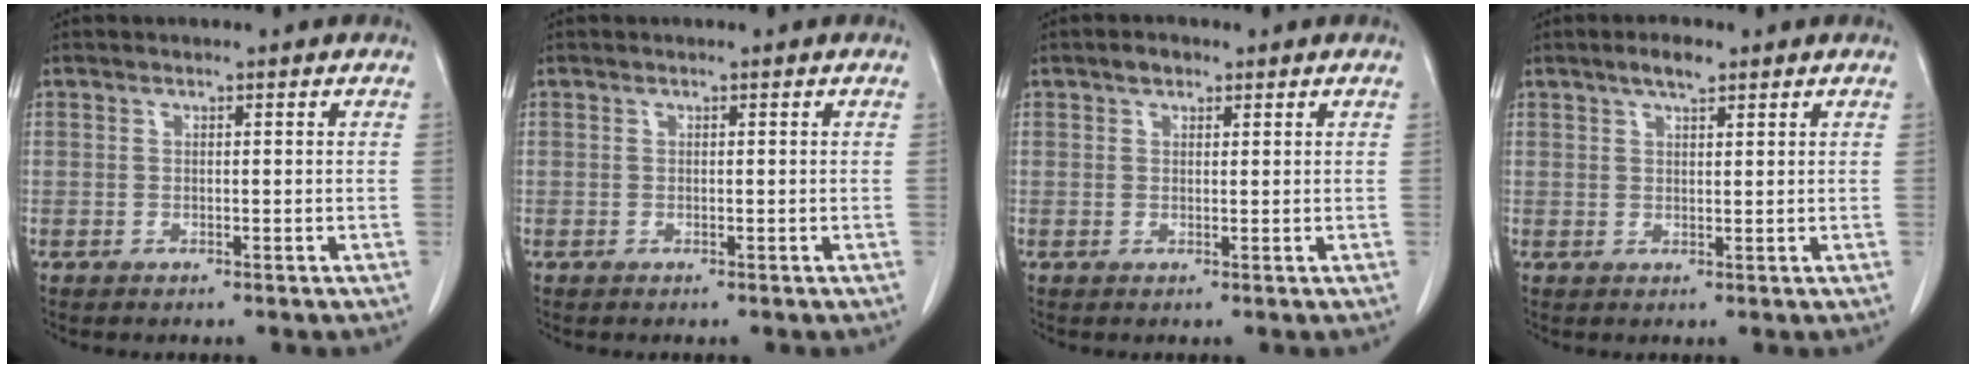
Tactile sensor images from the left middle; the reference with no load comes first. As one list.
[{"total": 0.0}, {"total": 1.7, "force": [1.1, 1.0, 0.8], "torque": [-0.014, 0.004, 0.017]}, {"total": 3.1, "force": [2.2, 0.8, 2.1], "torque": [-0.039, 0.005, 0.037]}]